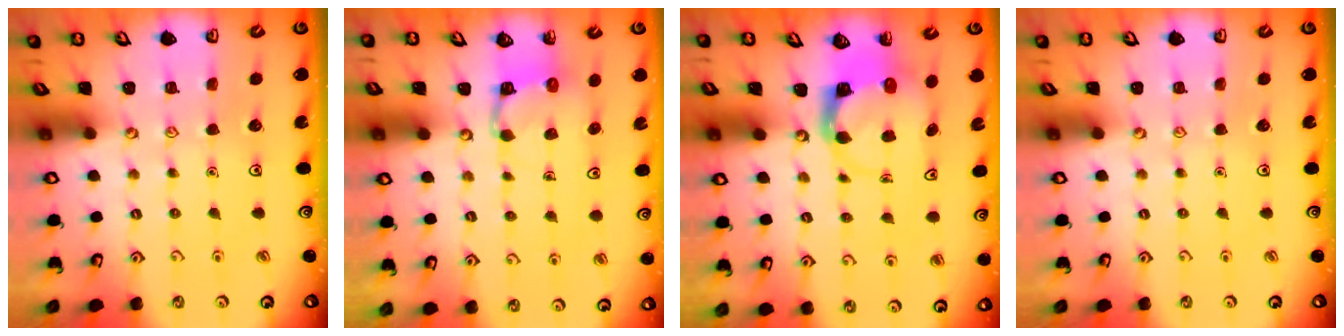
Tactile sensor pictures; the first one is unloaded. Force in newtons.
{"total": 4.6, "press": 4.6, "slide": 0.3}
{"total": 3.8, "press": 3.7, "slide": 0.5}
{"total": 0.0}